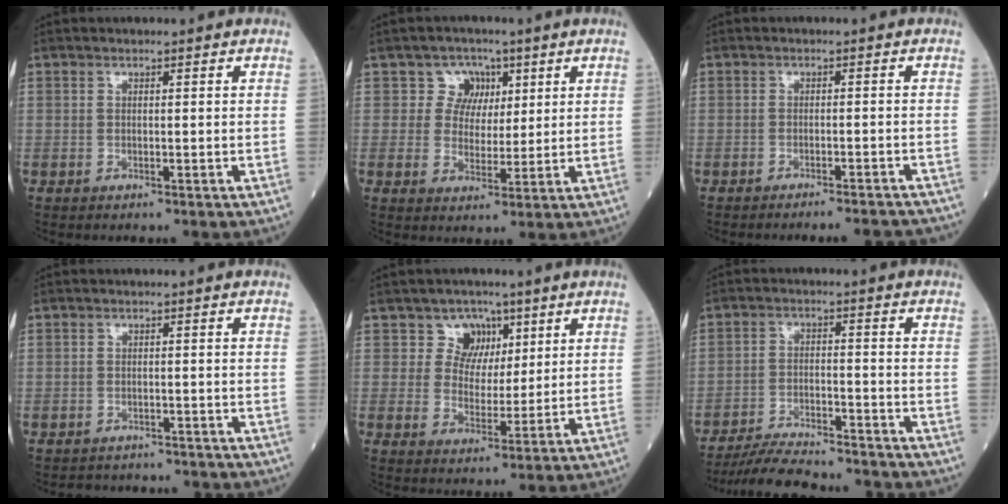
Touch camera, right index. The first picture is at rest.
{"total": 5.0, "force": [2.2, 4.5, 0.6], "torque": [-0.001, 0.012, 0.036]}
{"total": 7.1, "force": [-6.9, 0.5, 1.6], "torque": [-0.009, -0.004, -0.076]}
{"total": 5.0, "force": [-4.6, 2.0, -0.3], "torque": [0.006, 0.011, -0.057]}
{"total": 5.4, "force": [2.9, 4.5, 0.8], "torque": [-0.006, 0.007, 0.052]}
{"total": 12.6, "force": [-11.9, 1.3, 4.1], "torque": [-0.065, -0.005, -0.184]}